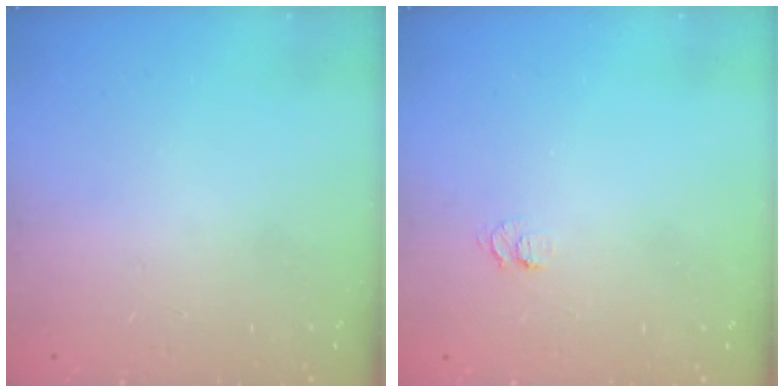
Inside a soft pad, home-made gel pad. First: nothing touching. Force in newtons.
{"total": 4.4, "press": 4.4, "slide": 0.5}